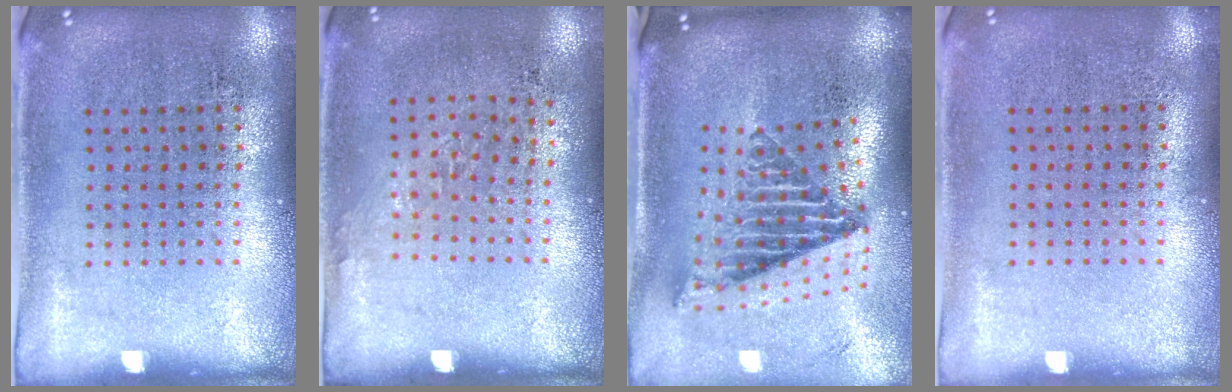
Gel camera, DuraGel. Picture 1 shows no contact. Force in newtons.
{"total": 0.9, "press": 0.7, "slide": 0.7}
{"total": 2.7, "press": 1.8, "slide": 2.0}
{"total": 0.0}